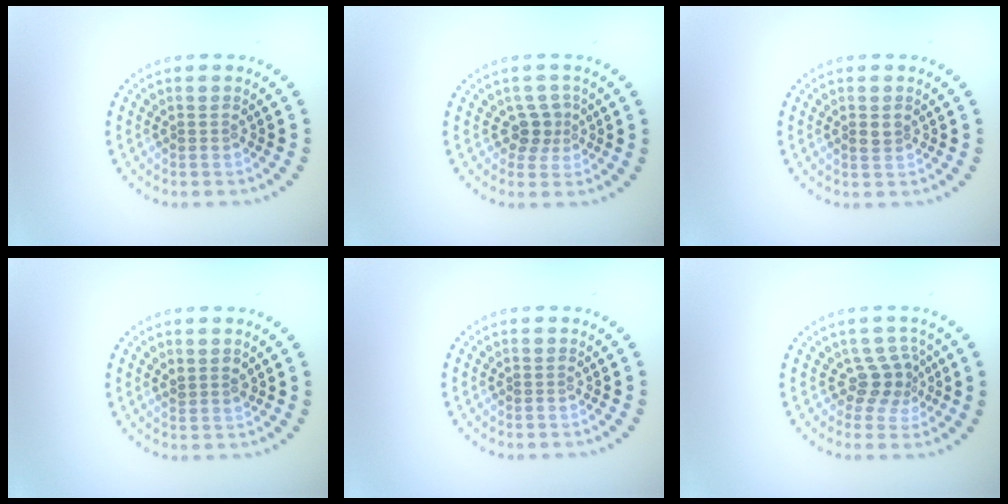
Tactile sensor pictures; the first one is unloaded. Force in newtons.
{"total": 2.0, "press": 1.5, "slide": 1.3}
{"total": 1.0, "press": 1.0, "slide": 0.2}
{"total": 1.4, "press": 1.1, "slide": 0.9}
{"total": 0.0}
{"total": 2.7, "press": 1.9, "slide": 1.9}